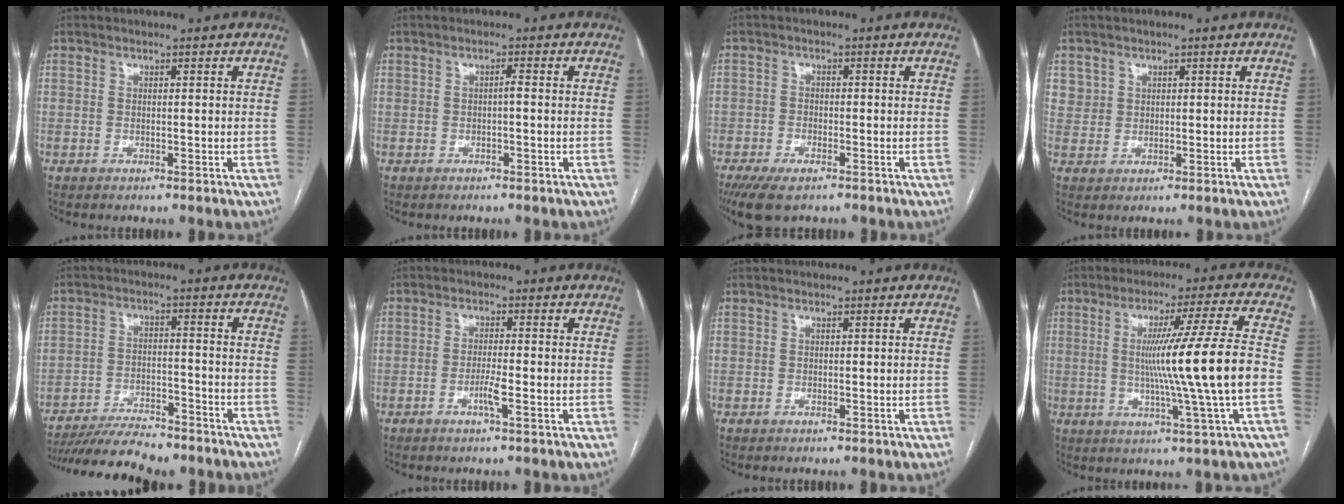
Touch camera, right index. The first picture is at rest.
{"total": 0.9, "force": [-0.2, 0.1, 0.9], "torque": [-0.014, 0.002, -0.003]}
{"total": 6.4, "force": [-4.6, 2.4, 3.8], "torque": [-0.065, -0.009, -0.079]}
{"total": 2.6, "force": [1.2, 2.3, 0.0], "torque": [0.015, 0.005, 0.019]}
{"total": 13.1, "force": [-11.6, 2.5, 5.6], "torque": [-0.089, -0.006, -0.180]}
{"total": 2.8, "force": [-1.2, -0.1, 2.5], "torque": [-0.051, -0.003, -0.024]}
{"total": 0.0}
{"total": 13.9, "force": [-0.8, -2.7, 13.6], "torque": [-0.226, -0.008, -0.009]}